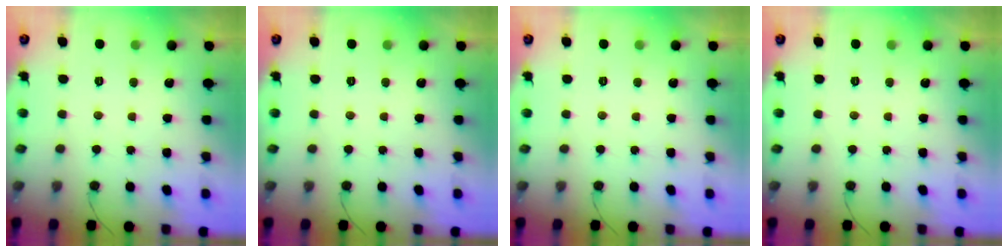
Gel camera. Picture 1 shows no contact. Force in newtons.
{"total": 0.0}
{"total": 0.0}
{"total": 0.0}